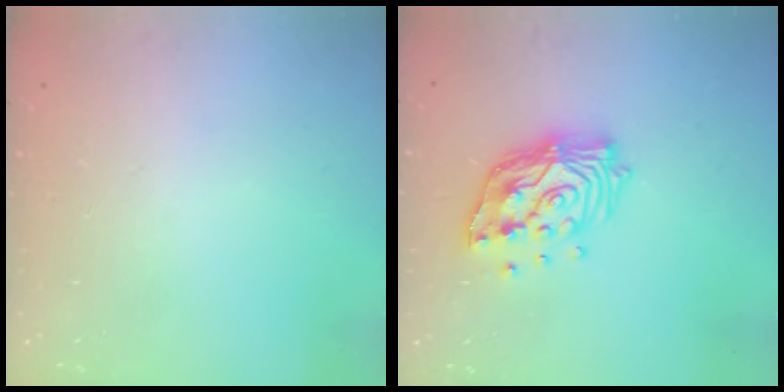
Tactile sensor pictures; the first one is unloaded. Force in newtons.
{"total": 16.1, "press": 16.0, "slide": 1.8}